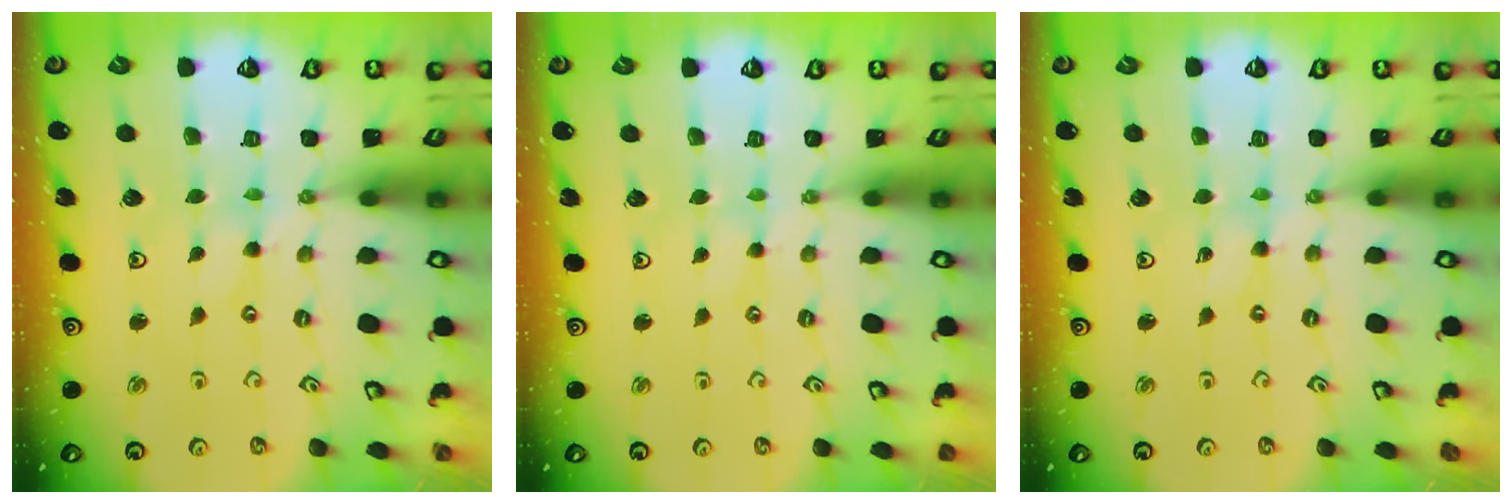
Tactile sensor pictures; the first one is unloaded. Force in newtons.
{"total": 0.6, "press": 0.6, "slide": 0.2}
{"total": 0.0}